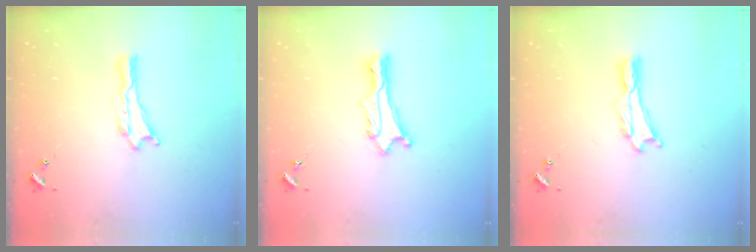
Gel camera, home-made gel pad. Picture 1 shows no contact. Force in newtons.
{"total": 1.3, "press": 1.3, "slide": 0.1}
{"total": 0.0}